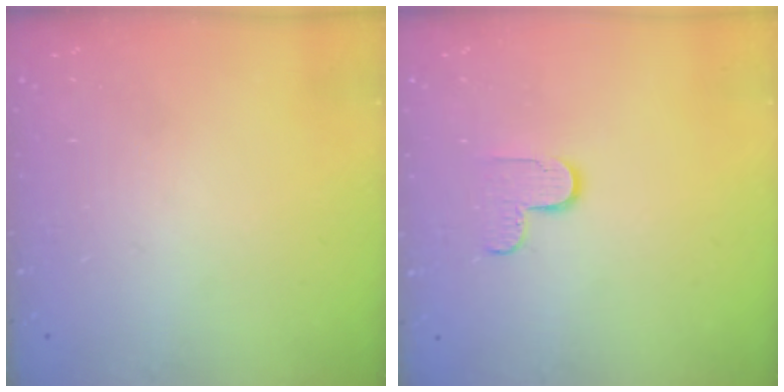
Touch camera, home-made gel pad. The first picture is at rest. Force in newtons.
{"total": 5.6, "press": 5.5, "slide": 0.4}